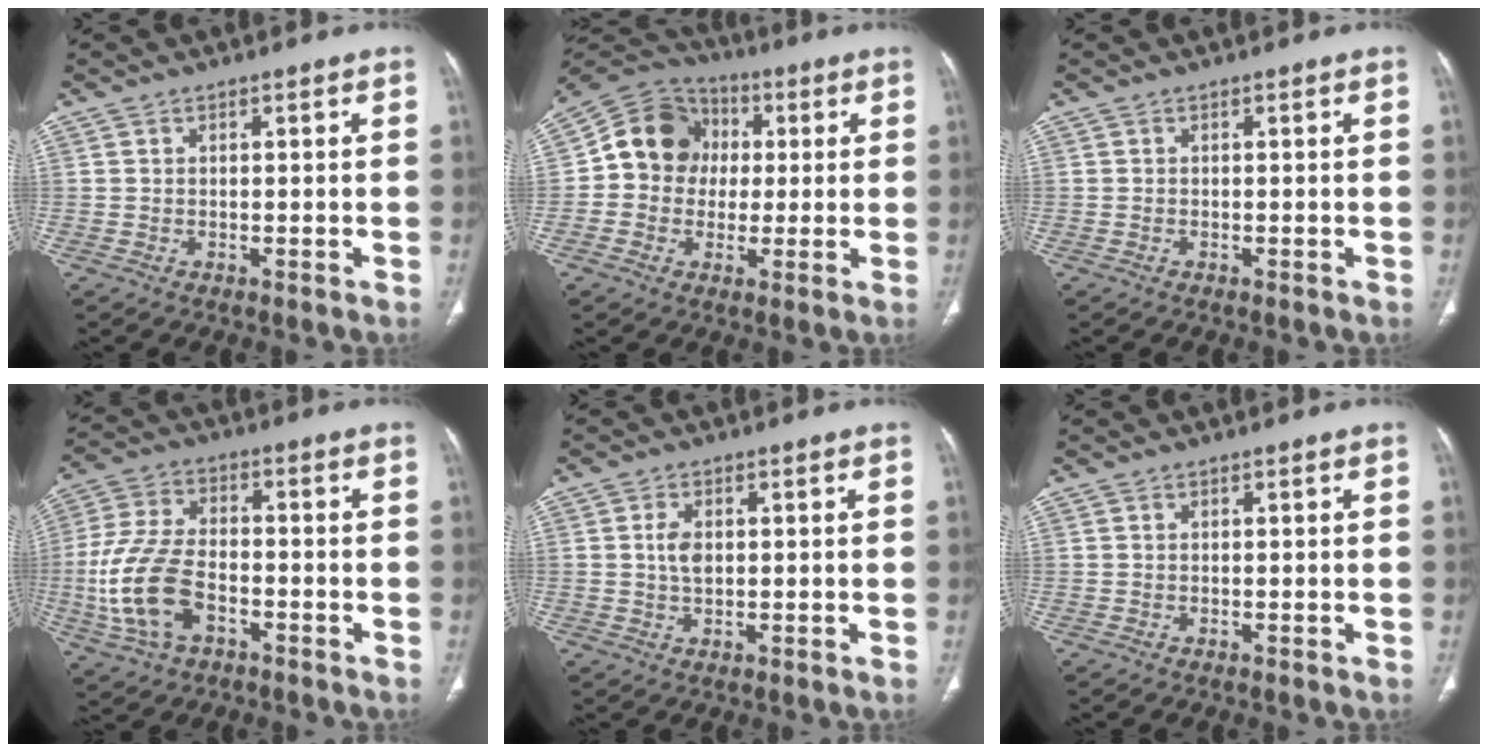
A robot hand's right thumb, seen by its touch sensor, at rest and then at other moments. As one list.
[{"total": 12.8, "force": [1.1, 11.3, 5.8], "torque": [-0.073, 0.023, 0.005]}, {"total": 0.0}, {"total": 14.4, "force": [-4.2, 8.4, 10.9], "torque": [-0.237, 0.019, -0.080]}, {"total": 3.4, "force": [0.4, 2.1, 2.7], "torque": [-0.048, -0.001, 0.008]}, {"total": 0.0}]